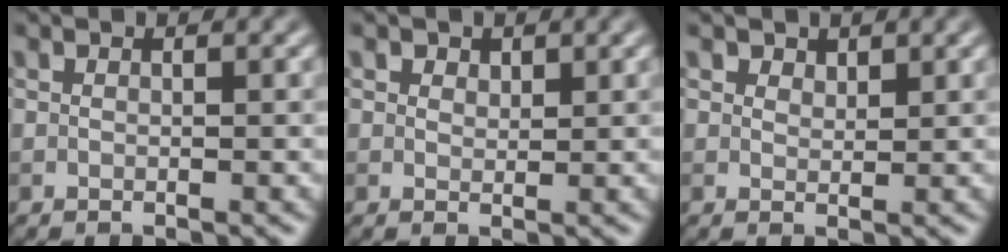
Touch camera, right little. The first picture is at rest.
{"total": 1.3, "force": [0.9, 0.8, 0.4], "torque": [-0.004, -0.003, 0.010]}
{"total": 1.3, "force": [1.1, 0.7, 0.3], "torque": [-0.004, -0.005, 0.016]}